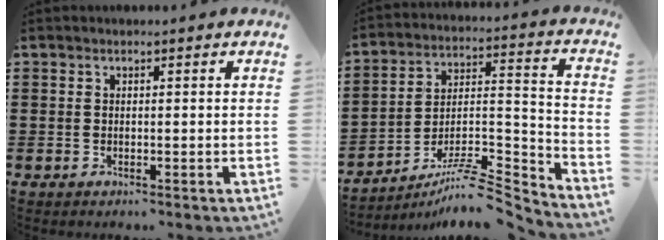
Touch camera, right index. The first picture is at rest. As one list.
[{"total": 7.7, "force": [-6.5, 1.6, 3.9], "torque": [-0.055, 0.010, -0.125]}]